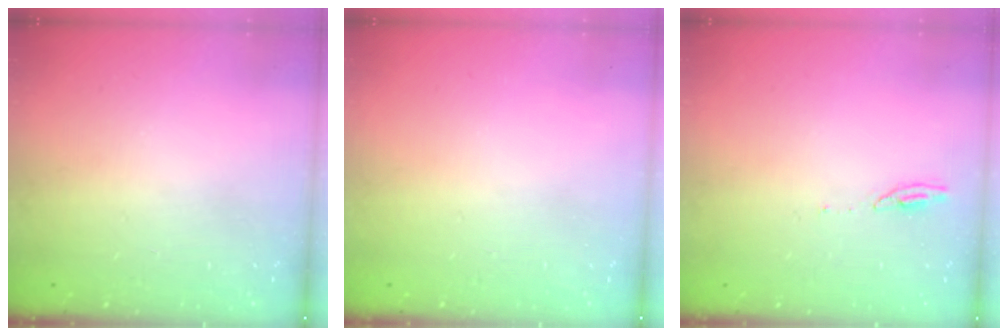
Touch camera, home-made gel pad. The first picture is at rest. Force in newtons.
{"total": 0.0}
{"total": 3.5, "press": 3.5, "slide": 0.3}